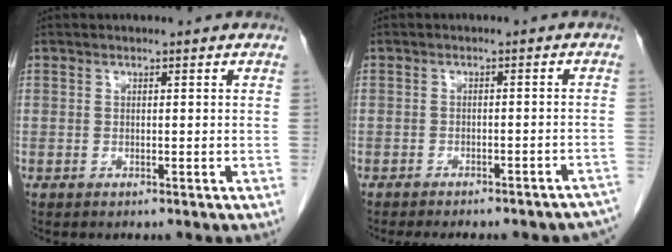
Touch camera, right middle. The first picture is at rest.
{"total": 15.7, "force": [-14.2, 3.4, 5.8], "torque": [-0.072, 0.007, -0.153]}